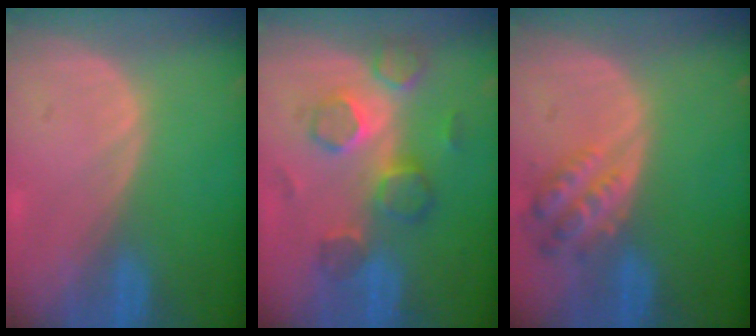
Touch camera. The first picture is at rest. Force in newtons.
{"total": 7.8, "press": 7.5, "slide": 2.1}
{"total": 5.6, "press": 5.1, "slide": 2.2}